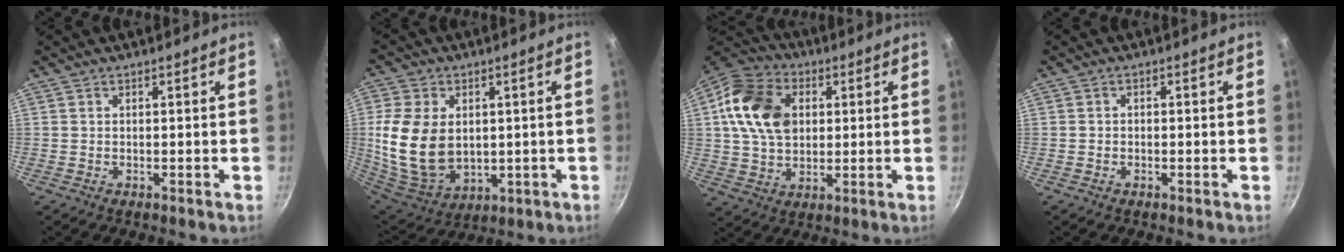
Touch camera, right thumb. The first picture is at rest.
{"total": 17.1, "force": [1.4, 12.2, 11.9], "torque": [-0.229, -0.020, 0.048]}
{"total": 16.6, "force": [3.4, 12.1, 10.9], "torque": [-0.176, 0.003, 0.051]}
{"total": 0.7, "force": [-0.3, 0.5, 0.3], "torque": [-0.008, 0.004, -0.007]}